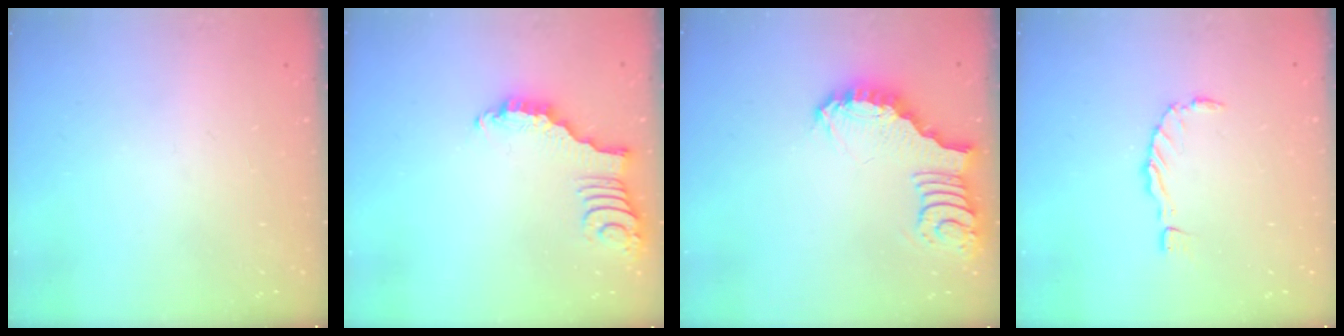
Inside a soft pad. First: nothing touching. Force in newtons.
{"total": 2.7, "press": 2.7, "slide": 0.4}
{"total": 3.1, "press": 3.1, "slide": 0.6}
{"total": 0.0}